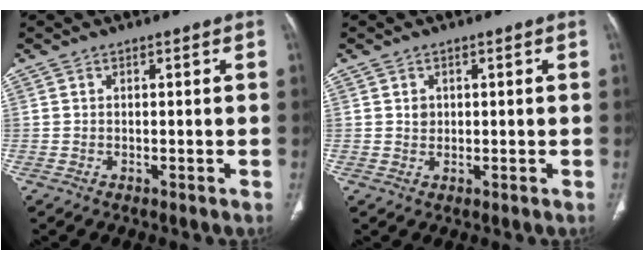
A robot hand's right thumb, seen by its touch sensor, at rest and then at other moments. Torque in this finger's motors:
{"motor_torque": [-0.03, 0.16, 0.26, -0.10, -0.06]}